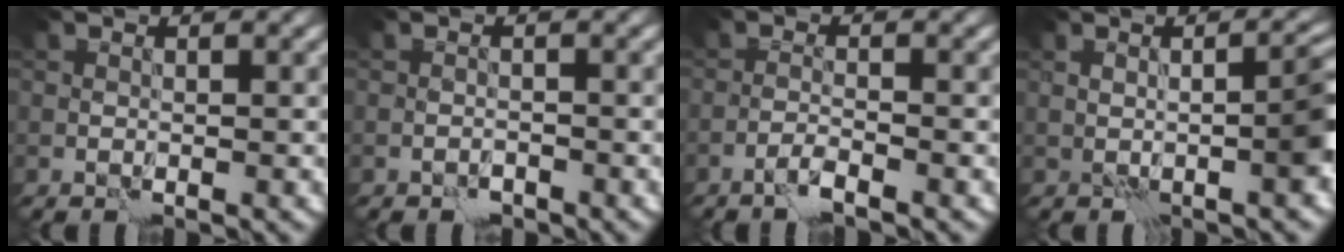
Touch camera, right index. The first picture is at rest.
{"total": 0.7, "force": [-0.6, 0.3, 0.0], "torque": [0.002, 0.003, -0.012]}
{"total": 1.2, "force": [-0.9, -0.2, 0.8], "torque": [-0.016, 0.002, -0.022]}
{"total": 2.9, "force": [-0.4, 0.5, 2.9], "torque": [-0.040, 0.004, -0.003]}